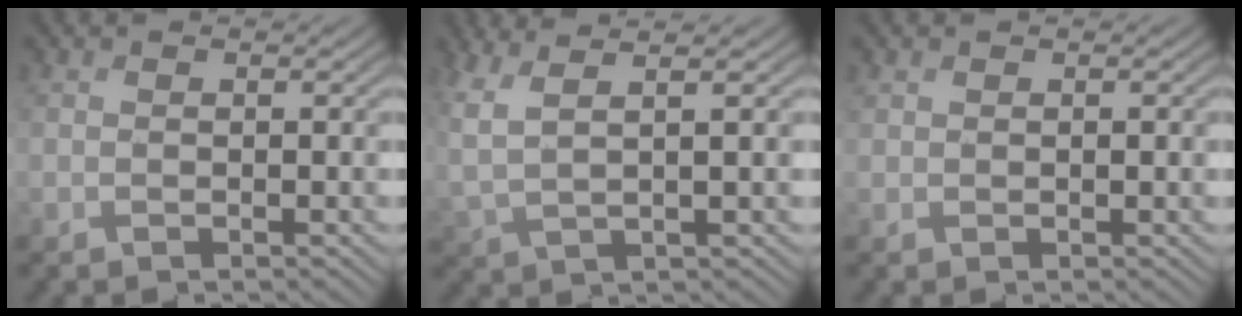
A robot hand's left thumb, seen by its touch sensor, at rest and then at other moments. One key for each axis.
{"total": 5.6, "fx": 3.0, "fy": 1.6, "fz": 4.4, "tx": -0.105, "ty": 0.016, "tz": 0.059}
{"total": 1.0, "fx": 0.6, "fy": 0.6, "fz": 0.5, "tx": -0.011, "ty": -0.001, "tz": 0.016}